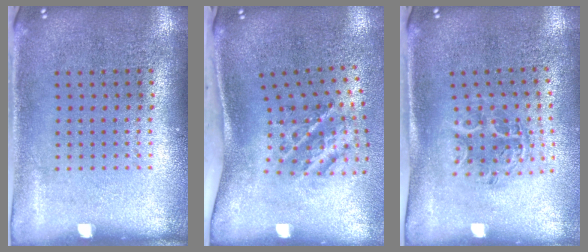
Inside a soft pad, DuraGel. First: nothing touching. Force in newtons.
{"total": 2.0, "press": 1.3, "slide": 1.6}
{"total": 1.1, "press": 1.1, "slide": 0.1}